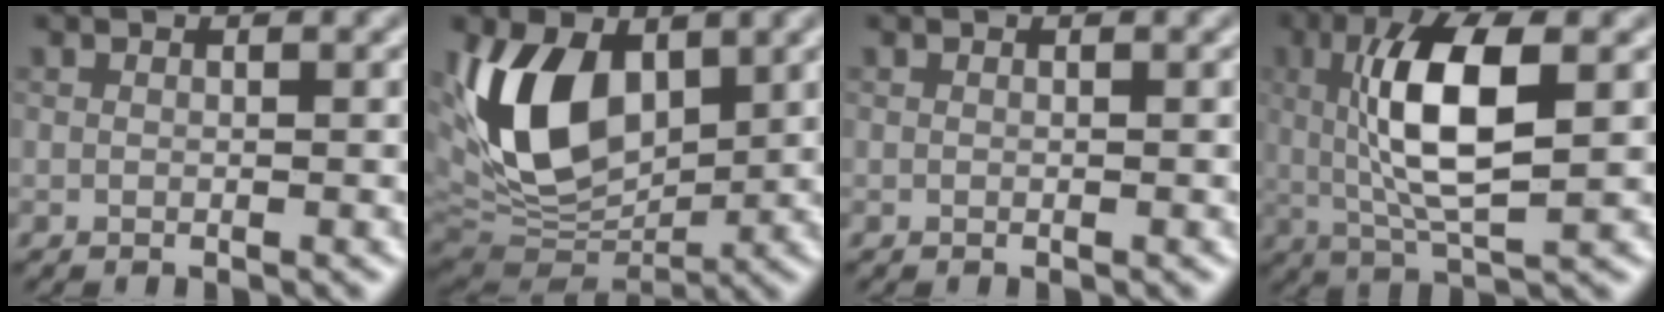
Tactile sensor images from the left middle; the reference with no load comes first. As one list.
[{"total": 9.4, "force": [1.8, 5.9, 7.1], "torque": [-0.167, -0.002, 0.037]}, {"total": 0.0}, {"total": 7.8, "force": [0.6, 2.2, 7.4], "torque": [-0.142, 0.003, 0.022]}]